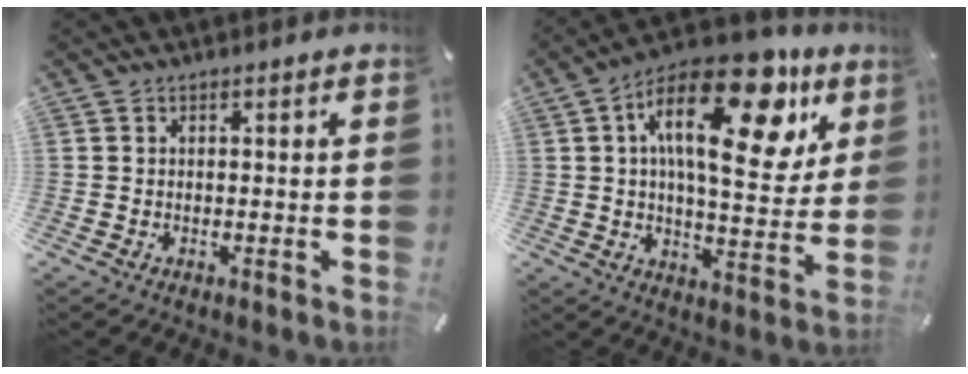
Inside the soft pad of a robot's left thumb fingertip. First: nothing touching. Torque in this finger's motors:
{"motor_torque": [2.00, 3.01, 1.58, -1.19, 0.66]}